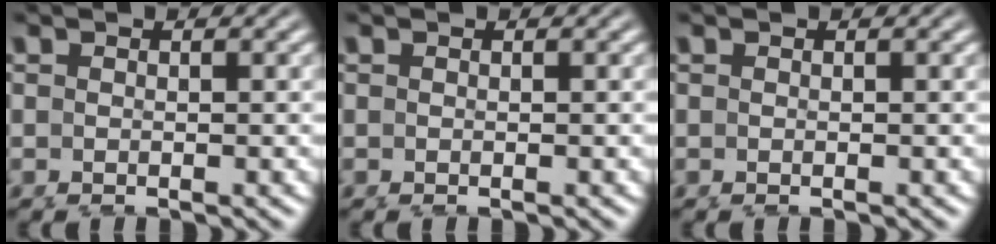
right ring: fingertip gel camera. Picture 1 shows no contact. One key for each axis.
{"total": 0.0}
{"total": 0.0}